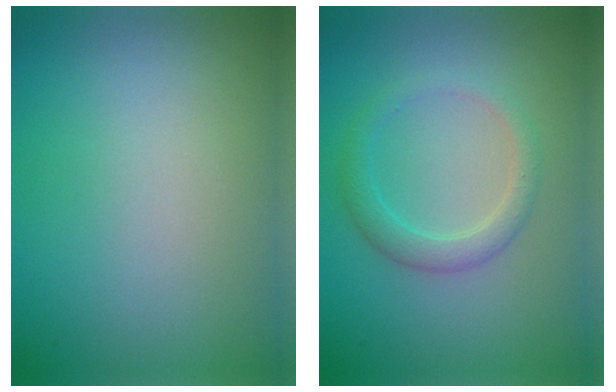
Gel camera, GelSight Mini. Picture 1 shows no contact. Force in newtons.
{"total": 2.3, "press": 2.3, "slide": 0.1}